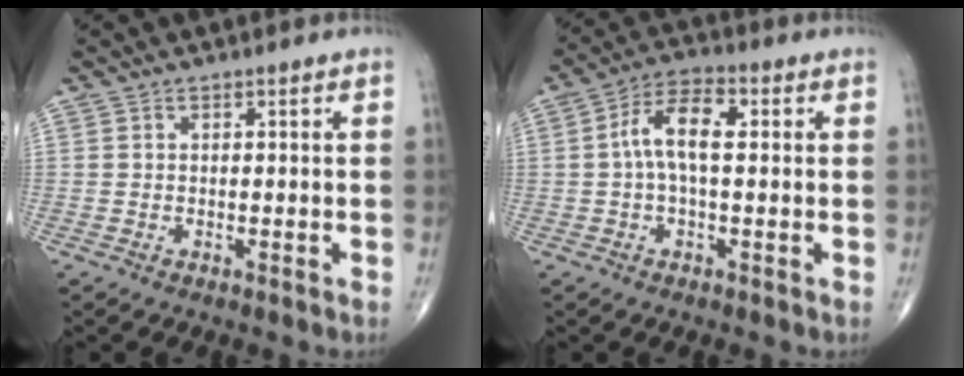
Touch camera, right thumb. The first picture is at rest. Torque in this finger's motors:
{"motor_torque": [0.03, 0.03, 0.37, -0.36, 0.13]}